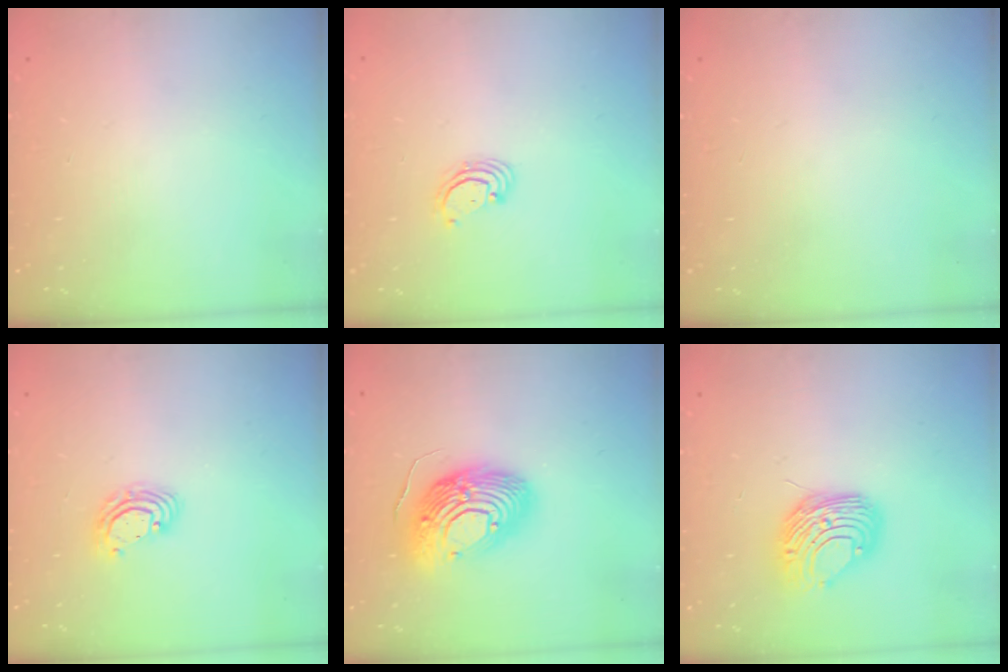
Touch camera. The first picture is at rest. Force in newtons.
{"total": 2.6, "press": 2.6, "slide": 0.3}
{"total": 0.0}
{"total": 5.1, "press": 5.1, "slide": 0.4}
{"total": 16.9, "press": 16.8, "slide": 1.6}
{"total": 10.3, "press": 10.2, "slide": 1.1}